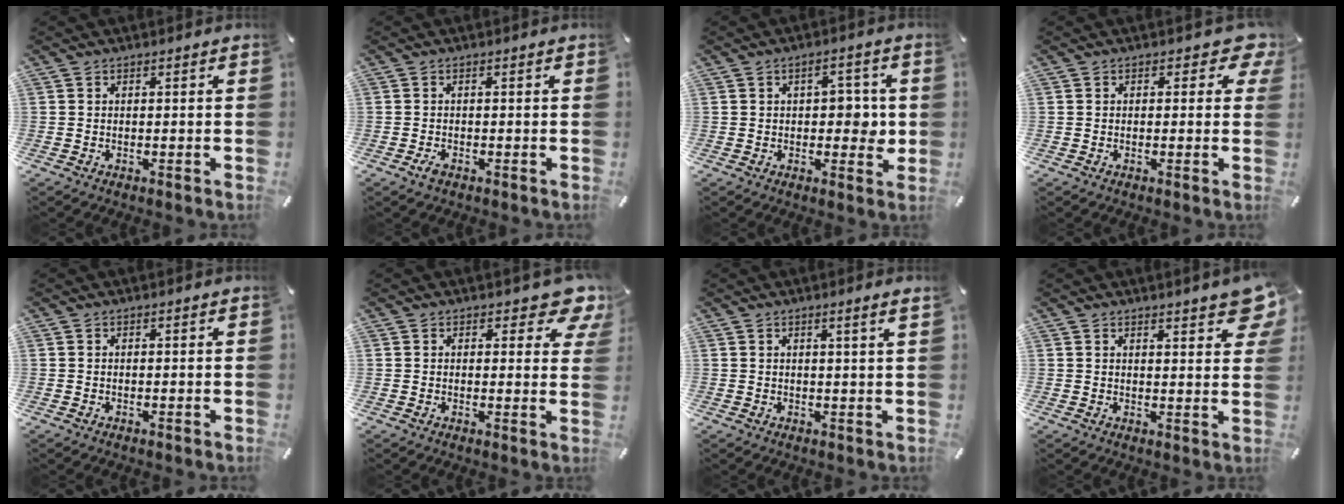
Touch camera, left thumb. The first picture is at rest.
{"total": 1.5, "force": [-0.7, 0.7, 1.2], "torque": [-0.030, -0.001, -0.016]}
{"total": 6.5, "force": [0.4, 3.8, 5.2], "torque": [-0.059, -0.003, -0.003]}
{"total": 4.4, "force": [1.6, 2.7, 3.1], "torque": [-0.025, -0.003, 0.021]}
{"total": 0.0}
{"total": 6.5, "force": [4.3, 3.1, 3.7], "torque": [-0.029, -0.029, 0.069]}
{"total": 2.4, "force": [1.3, -0.2, 2.1], "torque": [-0.039, -0.003, 0.021]}
{"total": 6.3, "force": [4.7, 1.9, 3.7], "torque": [-0.043, -0.031, 0.080]}